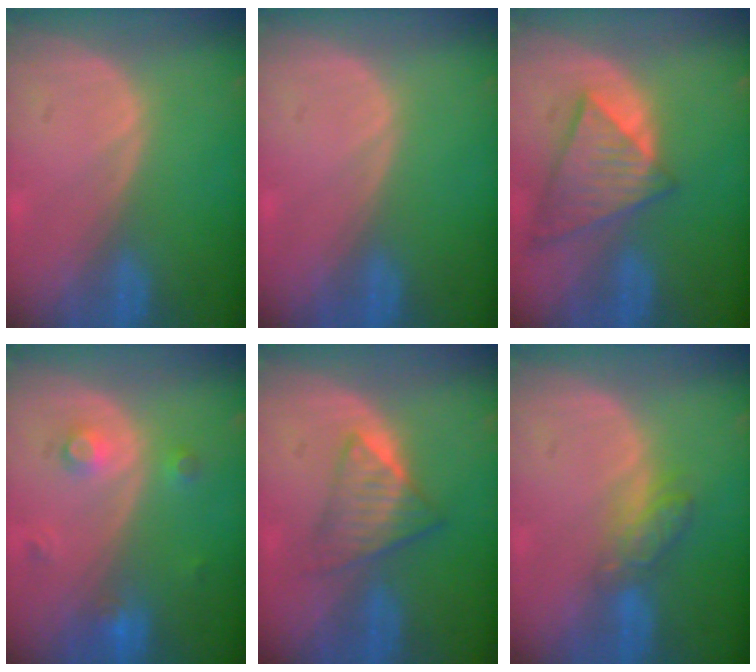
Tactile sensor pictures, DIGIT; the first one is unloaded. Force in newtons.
{"total": 0.0}
{"total": 8.6, "press": 7.5, "slide": 4.3}
{"total": 3.4, "press": 3.0, "slide": 1.6}
{"total": 6.0, "press": 5.2, "slide": 3.1}
{"total": 4.3, "press": 4.1, "slide": 1.1}